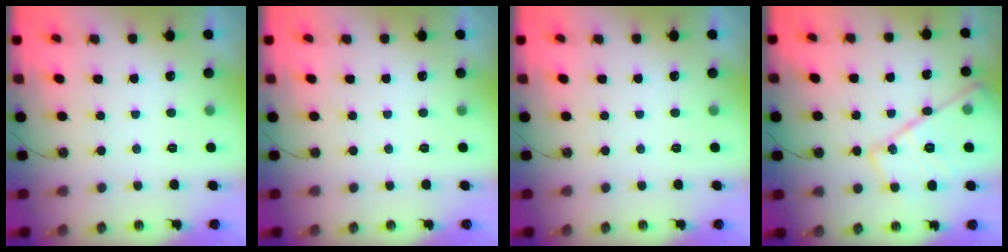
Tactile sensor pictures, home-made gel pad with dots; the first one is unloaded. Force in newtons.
{"total": 0.0}
{"total": 0.0}
{"total": 17.2, "press": 17.2, "slide": 1.7}